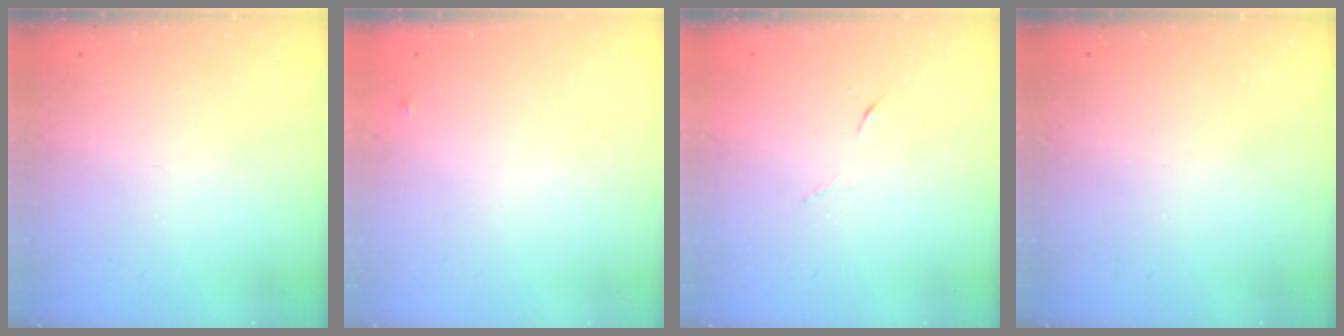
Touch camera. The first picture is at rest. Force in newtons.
{"total": 3.4, "press": 3.3, "slide": 0.4}
{"total": 4.1, "press": 4.0, "slide": 1.1}
{"total": 0.0}